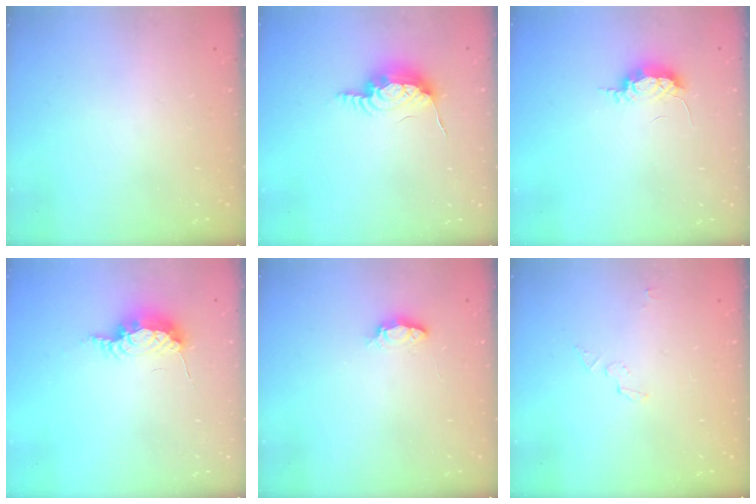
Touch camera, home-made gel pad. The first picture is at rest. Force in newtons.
{"total": 9.9, "press": 9.9, "slide": 1.0}
{"total": 5.9, "press": 5.5, "slide": 2.2}
{"total": 7.9, "press": 7.8, "slide": 0.6}
{"total": 3.4, "press": 3.4, "slide": 0.5}
{"total": 2.8, "press": 2.8, "slide": 0.1}